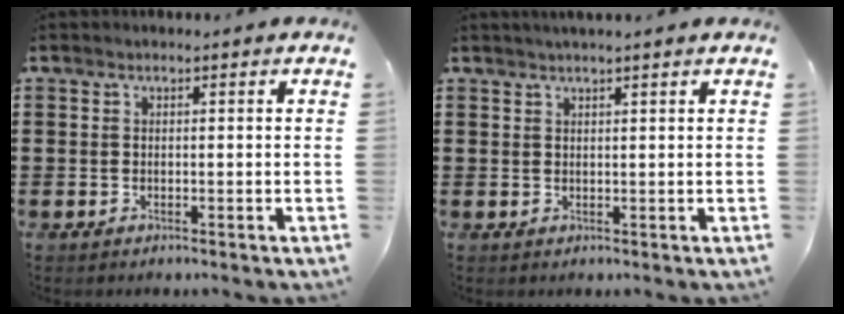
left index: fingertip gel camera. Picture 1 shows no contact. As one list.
[{"total": 1.3, "force": [1.1, -0.3, 0.7], "torque": [-0.011, 0.000, 0.021]}]